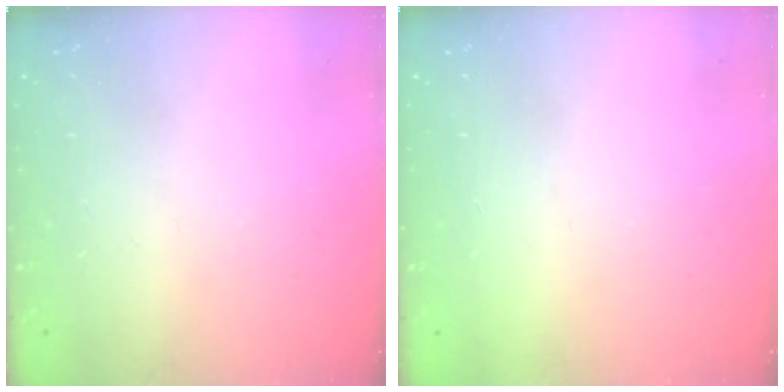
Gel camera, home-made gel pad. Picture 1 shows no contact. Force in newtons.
{"total": 1.5, "press": 1.5, "slide": 0.1}